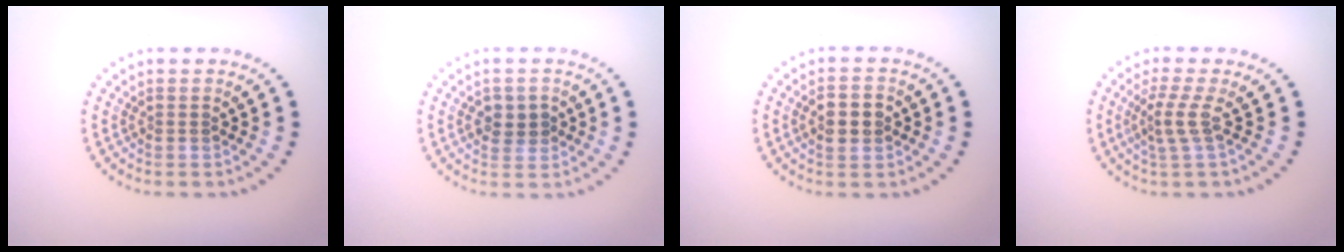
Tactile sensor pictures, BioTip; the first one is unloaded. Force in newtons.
{"total": 2.2, "press": 2.1, "slide": 0.5}
{"total": 2.8, "press": 2.8, "slide": 0.2}
{"total": 2.3, "press": 1.5, "slide": 1.7}